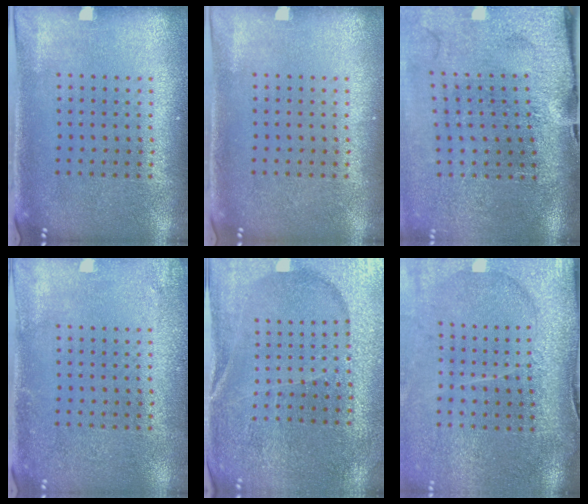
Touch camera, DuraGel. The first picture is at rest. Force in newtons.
{"total": 0.0}
{"total": 4.3, "press": 3.4, "slide": 2.6}
{"total": 1.6, "press": 1.6, "slide": 0.2}
{"total": 3.3, "press": 3.3, "slide": 0.4}
{"total": 4.6, "press": 3.6, "slide": 2.8}